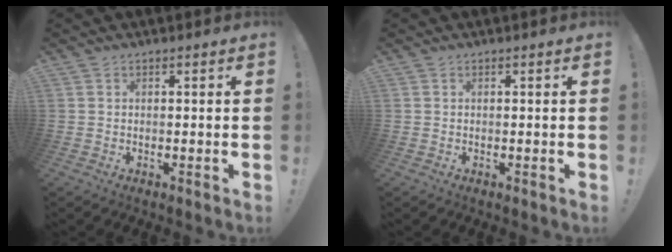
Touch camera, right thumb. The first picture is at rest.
{"total": 0.0}